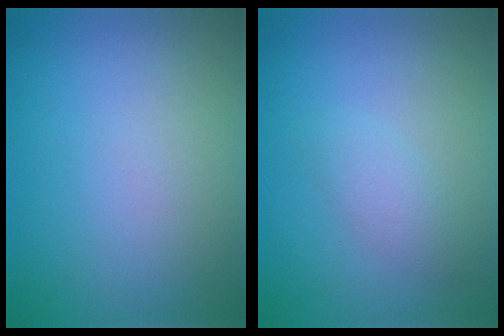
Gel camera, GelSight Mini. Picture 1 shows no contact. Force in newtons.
{"total": 1.7, "press": 1.7, "slide": 0.1}